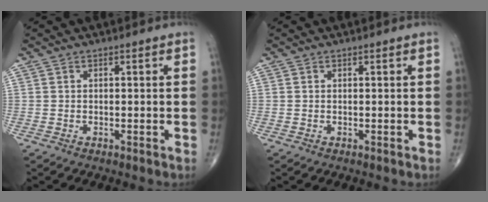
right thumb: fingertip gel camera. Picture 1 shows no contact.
{"total": 0.0}